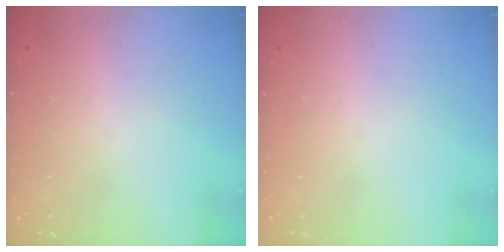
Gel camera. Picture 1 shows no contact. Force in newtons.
{"total": 2.8, "press": 2.2, "slide": 1.7}